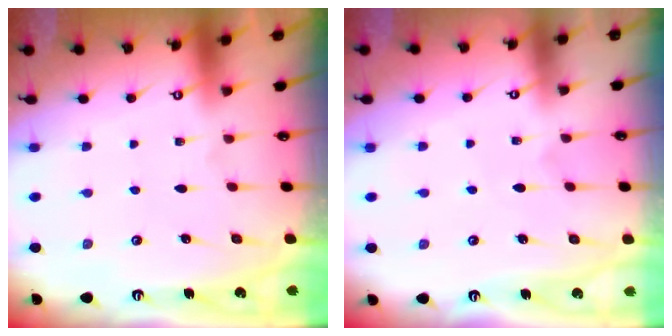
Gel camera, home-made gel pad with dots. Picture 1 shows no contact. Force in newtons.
{"total": 3.2, "press": 3.2, "slide": 0.4}